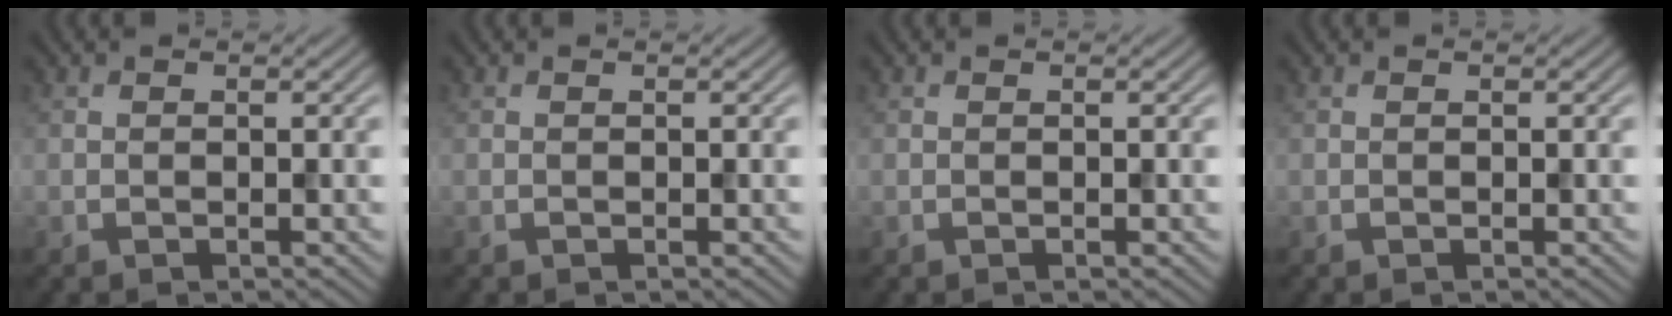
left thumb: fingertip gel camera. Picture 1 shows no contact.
{"total": 0.0}
{"total": 0.0}
{"total": 0.0}